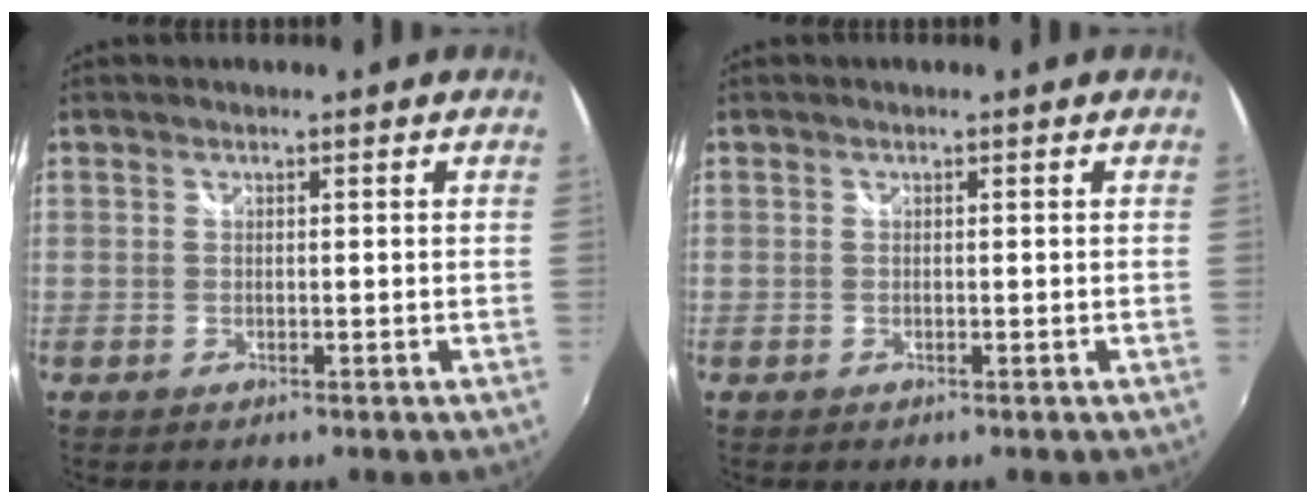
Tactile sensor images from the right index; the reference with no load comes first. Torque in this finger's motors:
{"motor_torque": [-0.01, 0.01, 0.00, 0.00]}